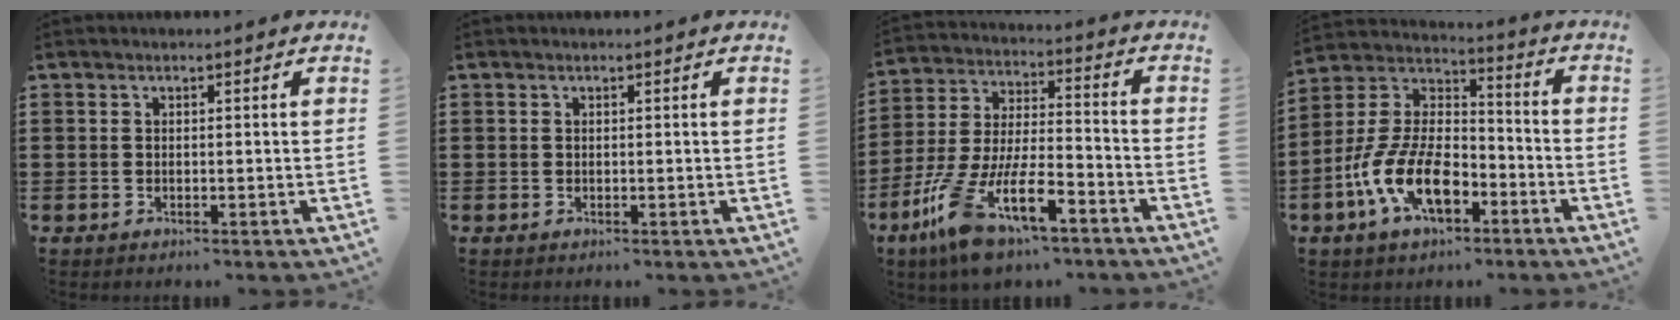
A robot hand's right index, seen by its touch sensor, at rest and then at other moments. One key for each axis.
{"total": 0.0}
{"total": 12.7, "fx": -7.0, "fy": 4.4, "fz": 9.6, "tx": -0.216, "ty": -0.004, "tz": -0.133}
{"total": 12.1, "fx": -6.3, "fy": 5.7, "fz": 8.6, "tx": -0.208, "ty": -0.002, "tz": -0.125}